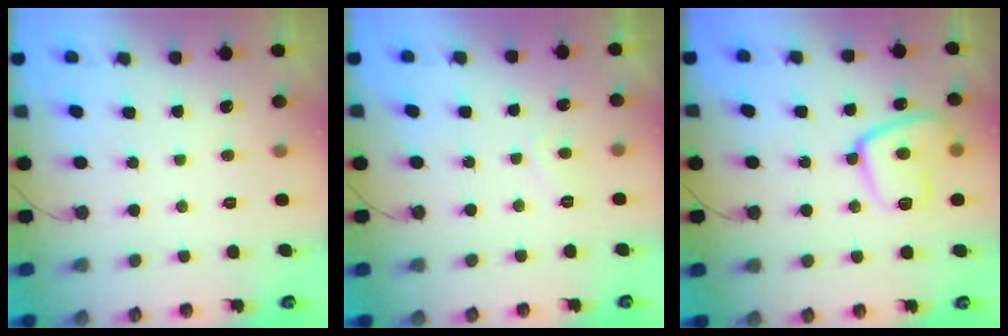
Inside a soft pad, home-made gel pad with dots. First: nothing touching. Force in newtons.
{"total": 1.6, "press": 1.5, "slide": 0.6}
{"total": 13.7, "press": 13.6, "slide": 1.4}